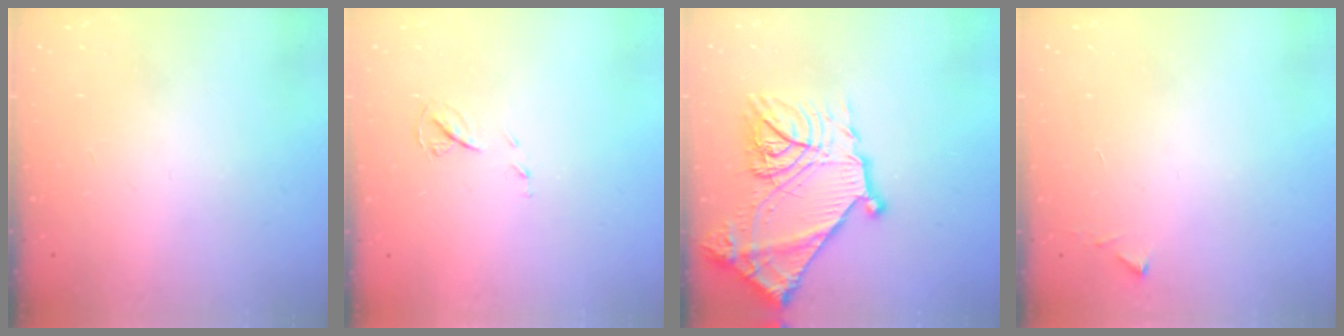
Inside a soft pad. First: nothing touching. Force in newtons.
{"total": 5.7, "press": 5.6, "slide": 0.5}
{"total": 23.5, "press": 23.4, "slide": 1.6}
{"total": 4.8, "press": 4.8, "slide": 0.6}